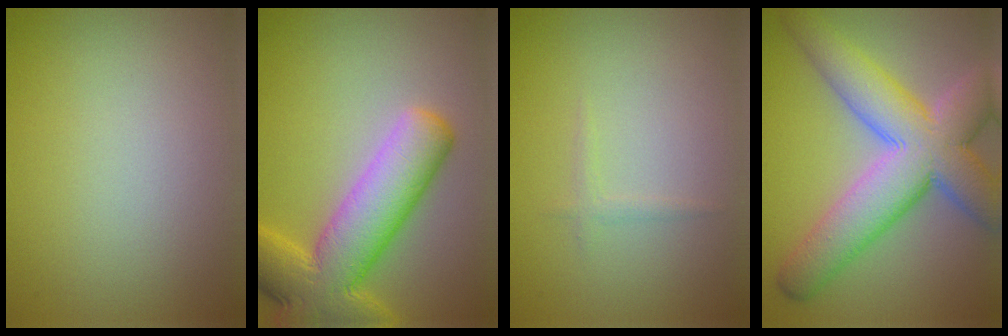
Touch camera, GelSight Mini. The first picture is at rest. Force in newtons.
{"total": 9.7, "press": 9.6, "slide": 0.5}
{"total": 0.7, "press": 0.7, "slide": 0.1}
{"total": 10.2, "press": 10.2, "slide": 0.8}